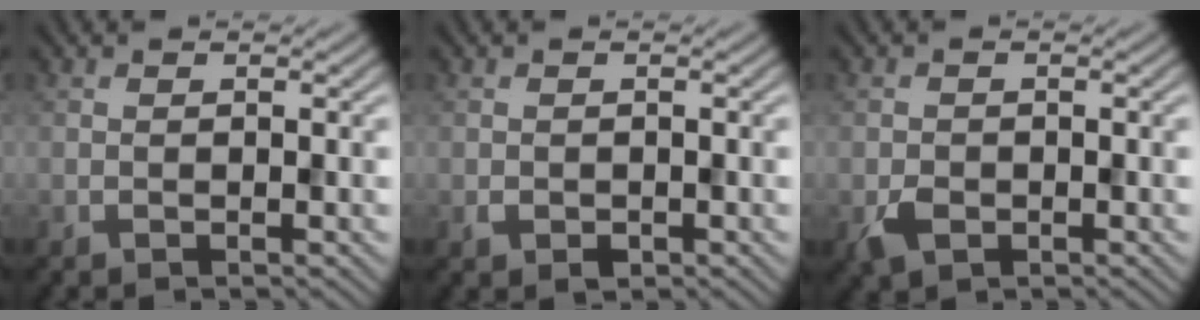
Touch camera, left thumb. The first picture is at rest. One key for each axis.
{"total": 1.2, "fx": -0.5, "fy": 0.9, "fz": 0.5, "tx": -0.011, "ty": -0.009, "tz": -0.008}
{"total": 2.4, "fx": -1.0, "fy": 1.7, "fz": 1.2, "tx": -0.028, "ty": -0.009, "tz": -0.022}